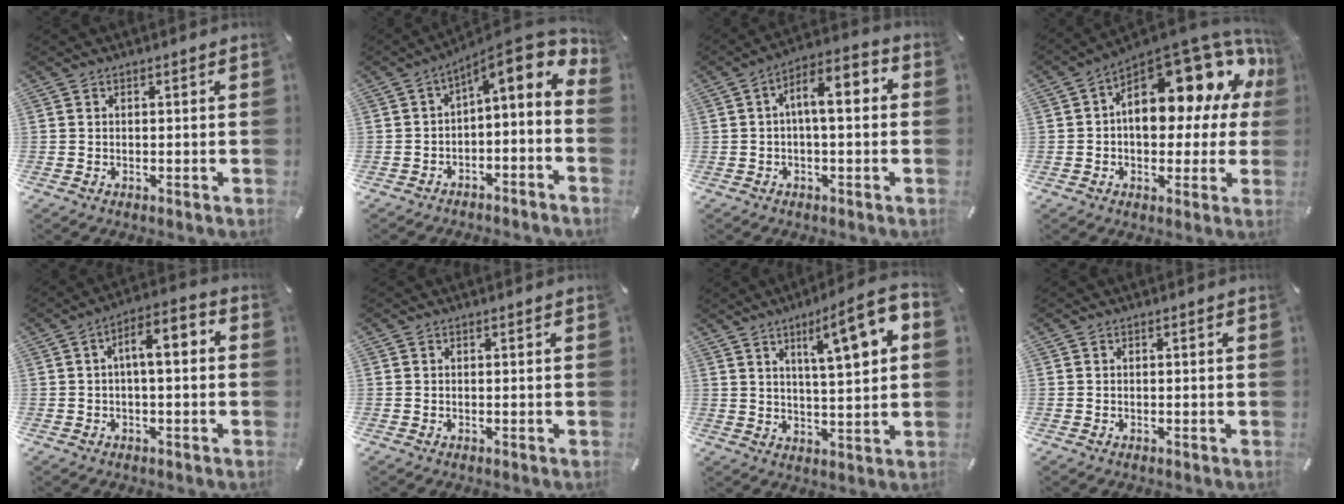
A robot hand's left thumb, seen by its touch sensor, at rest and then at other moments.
{"total": 8.7, "force": [4.4, 3.5, 6.6], "torque": [-0.088, -0.048, 0.072]}
{"total": 8.4, "force": [0.9, 3.6, 7.6], "torque": [-0.126, 0.004, 0.011]}
{"total": 20.9, "force": [7.8, 11.4, 15.8], "torque": [-0.205, -0.065, 0.134]}
{"total": 7.1, "force": [0.4, 3.0, 6.4], "torque": [-0.106, 0.008, 0.001]}
{"total": 0.0}
{"total": 13.6, "force": [5.7, 3.4, 11.8], "torque": [-0.173, -0.025, 0.086]}
{"total": 0.0}